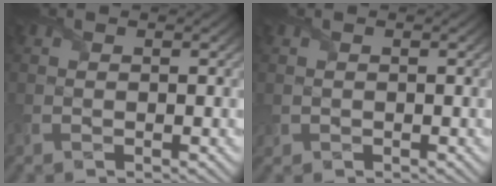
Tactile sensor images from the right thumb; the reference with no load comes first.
{"total": 0.9, "force": [0.0, 0.8, 0.2], "torque": [-0.008, -0.007, -0.001]}